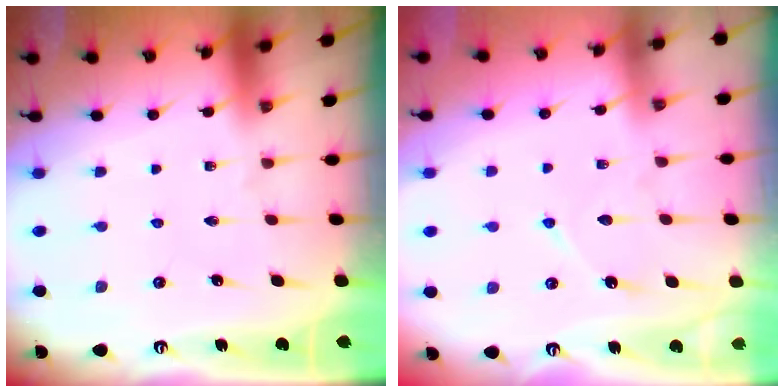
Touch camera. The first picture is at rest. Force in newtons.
{"total": 5.5, "press": 5.5, "slide": 0.7}